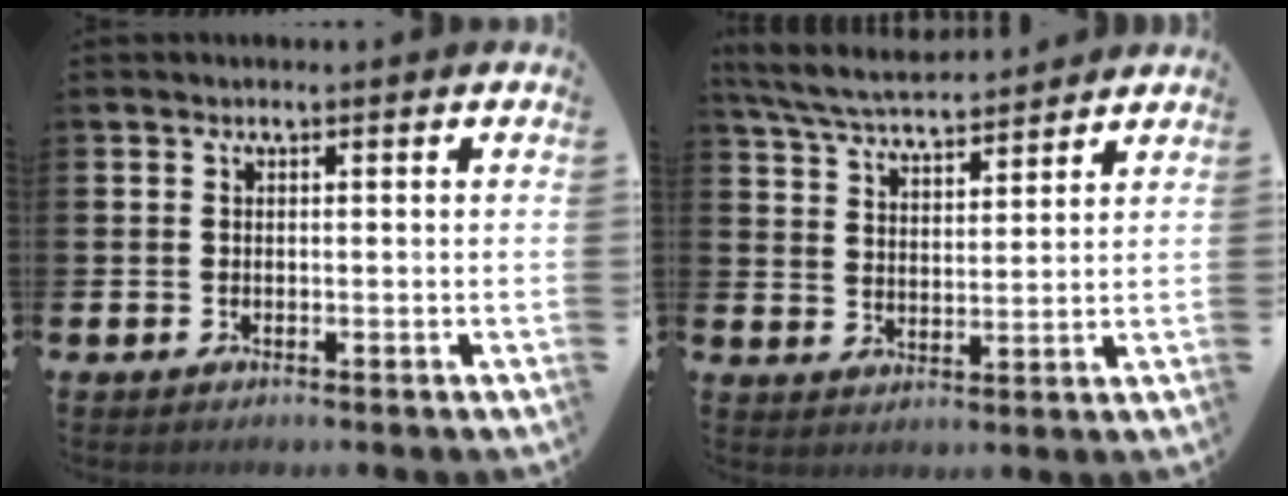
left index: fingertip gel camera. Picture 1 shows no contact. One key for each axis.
{"total": 6.0, "fx": 5.8, "fy": 0.8, "fz": 1.4, "tx": -0.057, "ty": -0.029, "tz": 0.104}